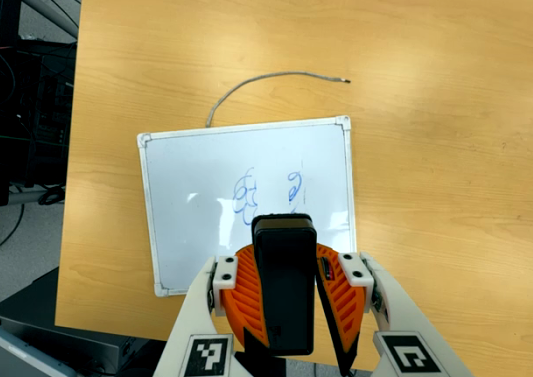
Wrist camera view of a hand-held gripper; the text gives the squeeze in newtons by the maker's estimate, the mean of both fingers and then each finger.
{"total": 12.4, "left": 10.5, "right": 14.3}